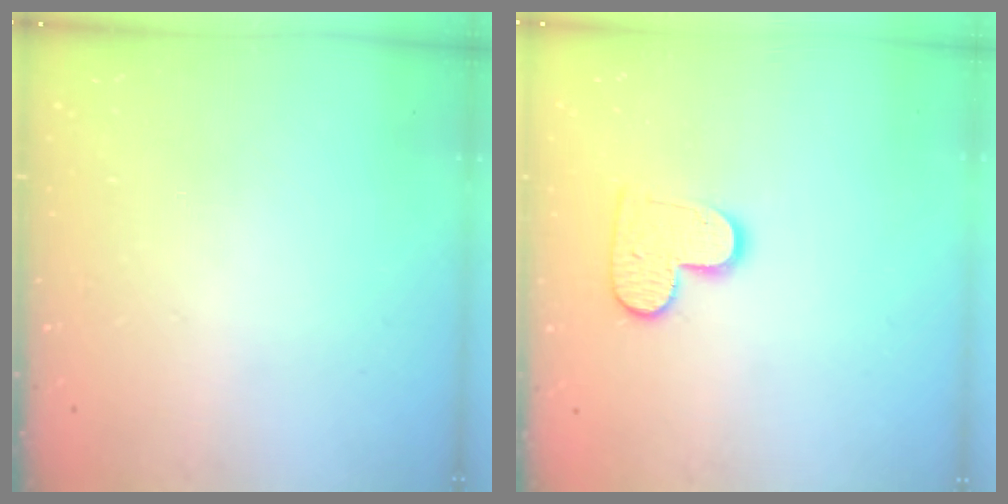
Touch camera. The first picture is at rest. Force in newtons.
{"total": 9.7, "press": 9.7, "slide": 0.5}